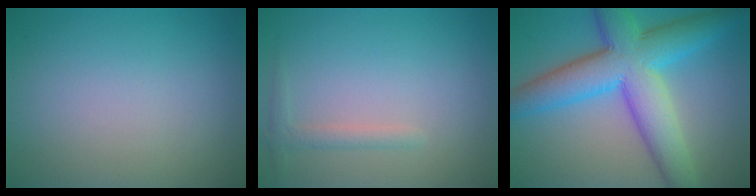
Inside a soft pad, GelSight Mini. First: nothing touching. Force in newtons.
{"total": 1.3, "press": 1.3, "slide": 0.1}
{"total": 10.2, "press": 10.2, "slide": 0.1}